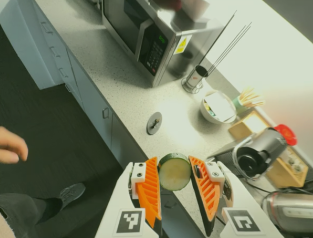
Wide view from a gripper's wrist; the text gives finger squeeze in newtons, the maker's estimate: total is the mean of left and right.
{"total": 10.2, "left": 10.7, "right": 9.7}